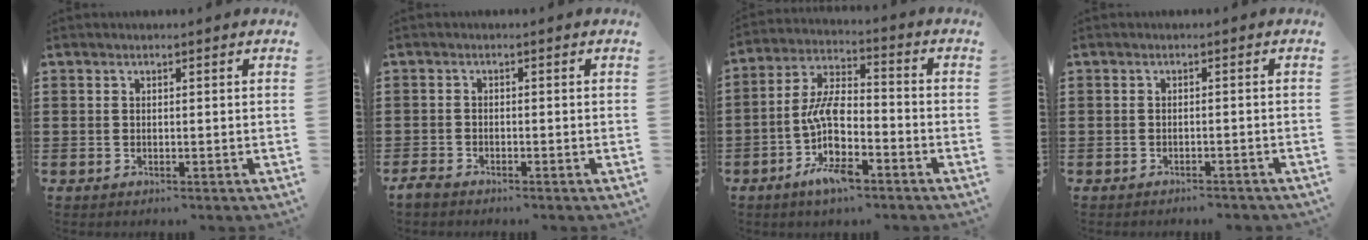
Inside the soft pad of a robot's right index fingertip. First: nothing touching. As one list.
[{"total": 1.4, "force": [-1.3, 0.4, 0.3], "torque": [-0.016, 0.000, -0.029]}, {"total": 10.0, "force": [-4.1, 3.9, 8.2], "torque": [-0.181, -0.001, -0.079]}, {"total": 1.2, "force": [-1.2, 0.0, 0.3], "torque": [-0.008, 0.001, -0.023]}]